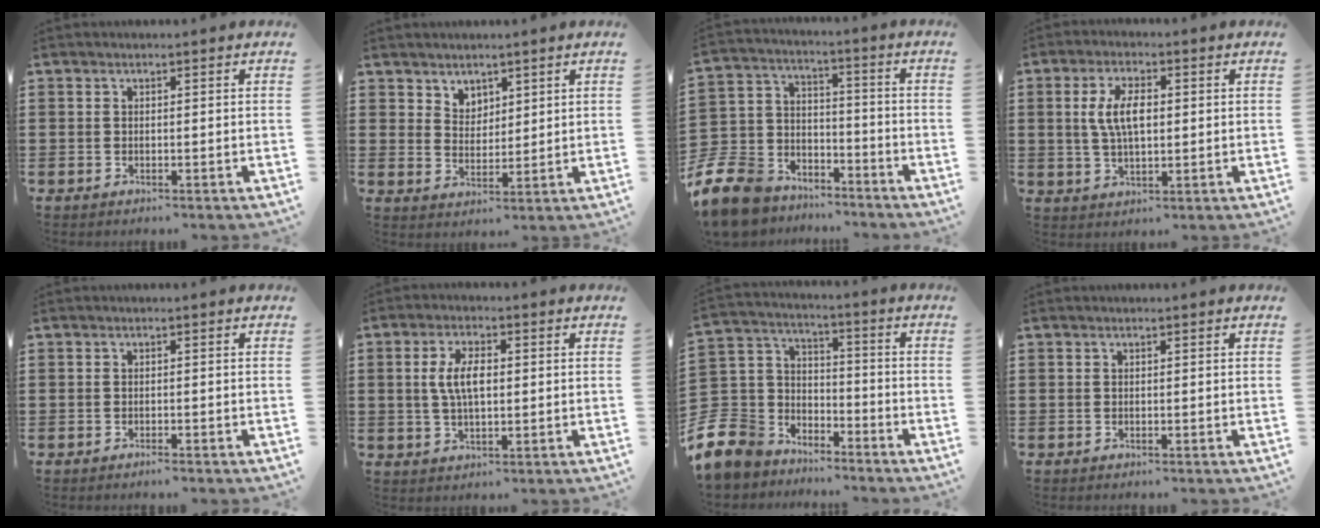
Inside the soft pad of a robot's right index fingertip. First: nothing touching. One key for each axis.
{"total": 3.6, "fx": 2.8, "fy": 2.2, "fz": -0.1, "tx": -0.010, "ty": 0.002, "tz": 0.054}
{"total": 11.1, "fx": -9.2, "fy": 5.5, "fz": 3.0, "tx": -0.109, "ty": 0.021, "tz": -0.187}
{"total": 6.3, "fx": 0.7, "fy": 2.7, "fz": 5.7, "tx": -0.120, "ty": 0.009, "tz": 0.007}
{"total": 0.8, "fx": -0.7, "fy": 0.1, "fz": 0.3, "tx": -0.008, "ty": -0.003, "tz": -0.013}
{"total": 5.6, "fx": 0.4, "fy": 2.4, "fz": 5.0, "tx": -0.114, "ty": 0.005, "tz": 0.000}
{"total": 8.7, "fx": -5.7, "fy": 6.5, "fz": 1.2, "tx": -0.096, "ty": -0.004, "tz": -0.118}
{"total": 0.0}